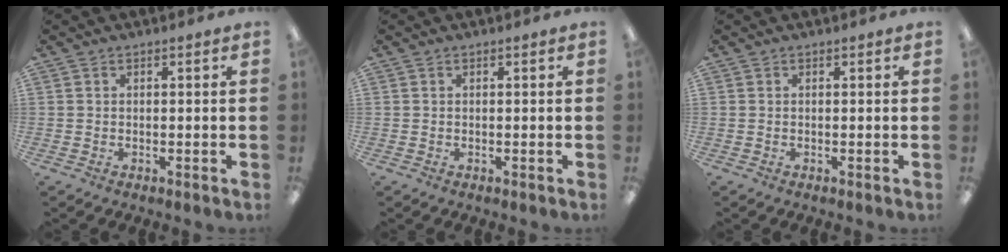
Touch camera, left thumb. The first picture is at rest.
{"total": 0.0}
{"total": 0.0}